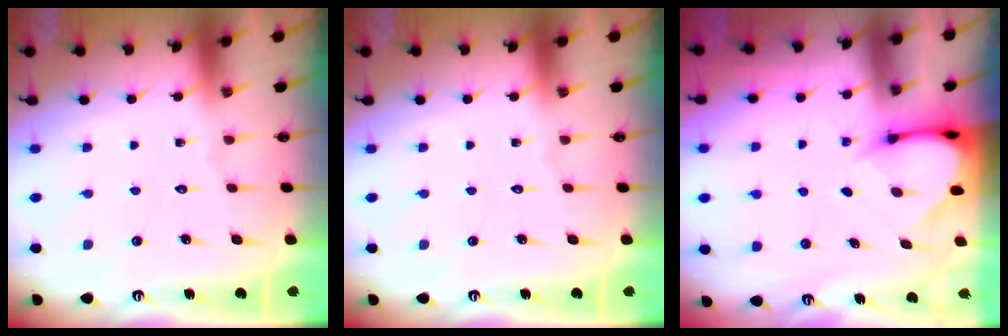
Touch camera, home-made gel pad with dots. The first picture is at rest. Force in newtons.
{"total": 0.0}
{"total": 3.4, "press": 3.4, "slide": 0.2}